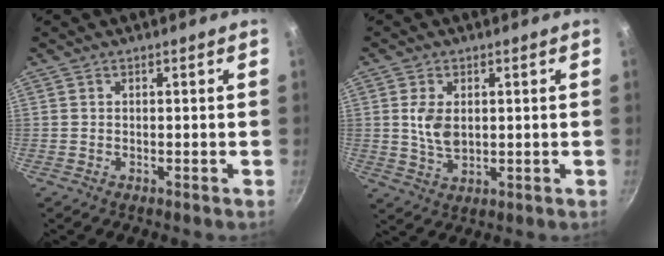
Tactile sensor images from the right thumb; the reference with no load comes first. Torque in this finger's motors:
{"motor_torque": [1.02, 0.98, 0.92, 0.24, 0.10]}